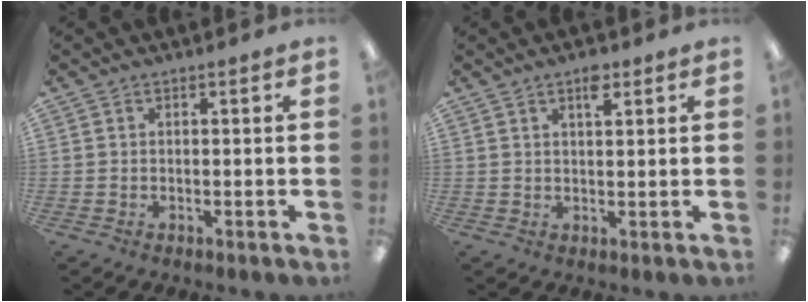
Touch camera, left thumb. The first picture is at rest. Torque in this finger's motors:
{"motor_torque": [-0.06, 0.03, -0.38, 0.24, 0.06]}